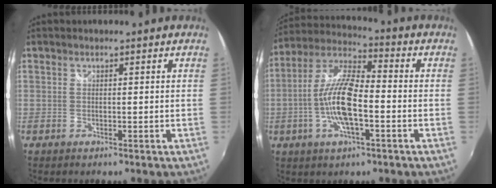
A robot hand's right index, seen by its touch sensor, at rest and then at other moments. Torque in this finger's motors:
{"motor_torque": [1.31, -0.83, 0.47, 0.21]}